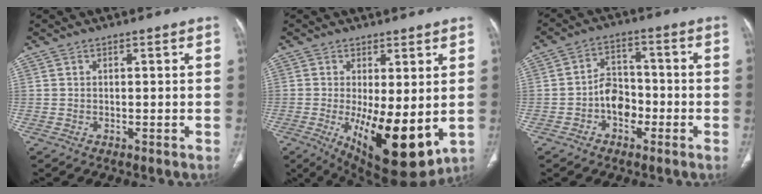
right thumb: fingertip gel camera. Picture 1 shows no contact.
{"total": 14.8, "force": [-2.4, 5.5, 13.5], "torque": [-0.205, -0.033, -0.016]}
{"total": 6.7, "force": [-2.4, 4.9, 3.9], "torque": [-0.039, 0.032, -0.050]}